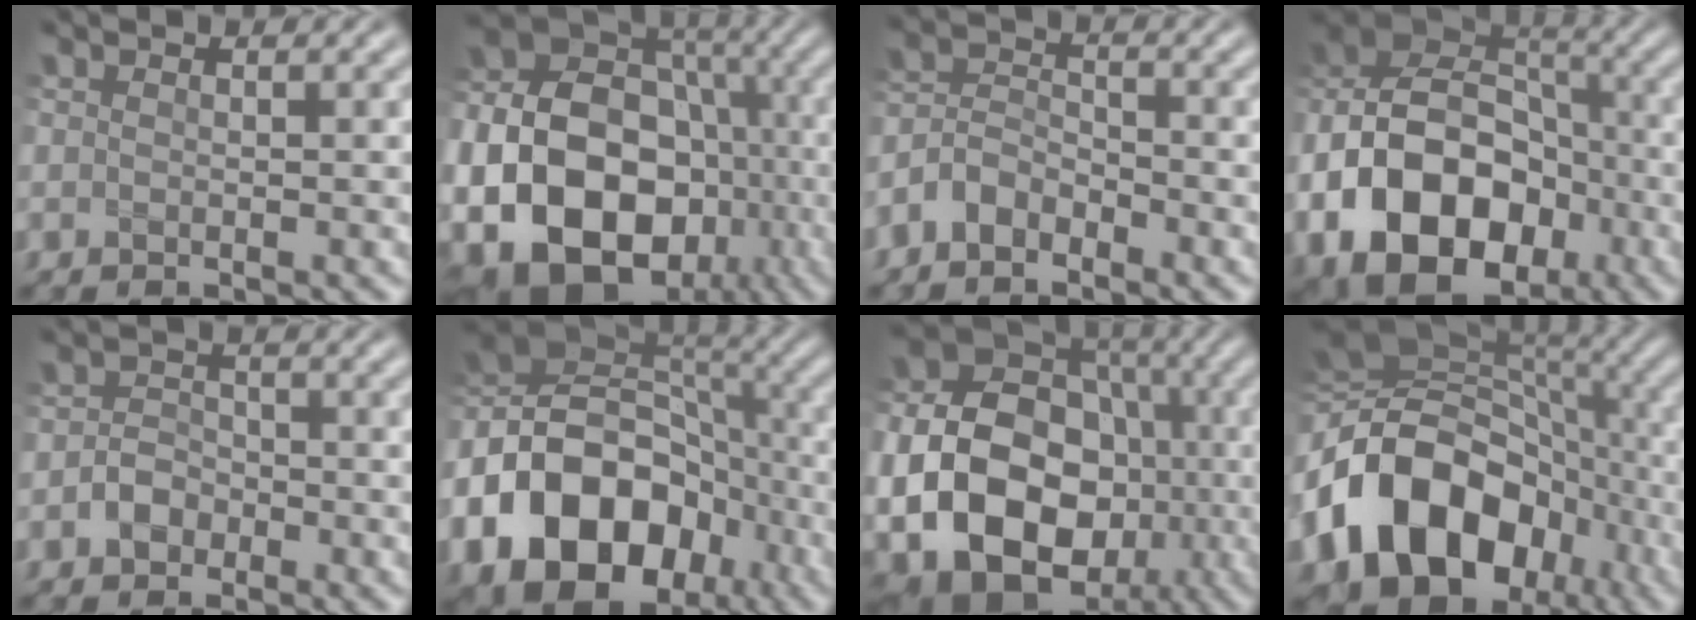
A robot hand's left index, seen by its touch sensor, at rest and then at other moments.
{"total": 22.9, "force": [-6.1, 18.4, 12.1], "torque": [-0.239, -0.021, -0.130]}
{"total": 3.0, "force": [-2.3, 1.5, 1.3], "torque": [-0.028, 0.011, -0.057]}
{"total": 15.4, "force": [-5.6, 11.1, 9.1], "torque": [-0.176, 0.000, -0.108]}
{"total": 1.9, "force": [-1.0, 1.5, 0.7], "torque": [-0.013, 0.010, -0.023]}
{"total": 17.0, "force": [-6.5, 12.7, 9.3], "torque": [-0.195, 0.003, -0.114]}
{"total": 17.0, "force": [-3.7, 13.4, 9.8], "torque": [-0.186, -0.031, -0.074]}
{"total": 17.3, "force": [-4.7, 13.0, 10.4], "torque": [-0.216, 0.000, -0.090]}